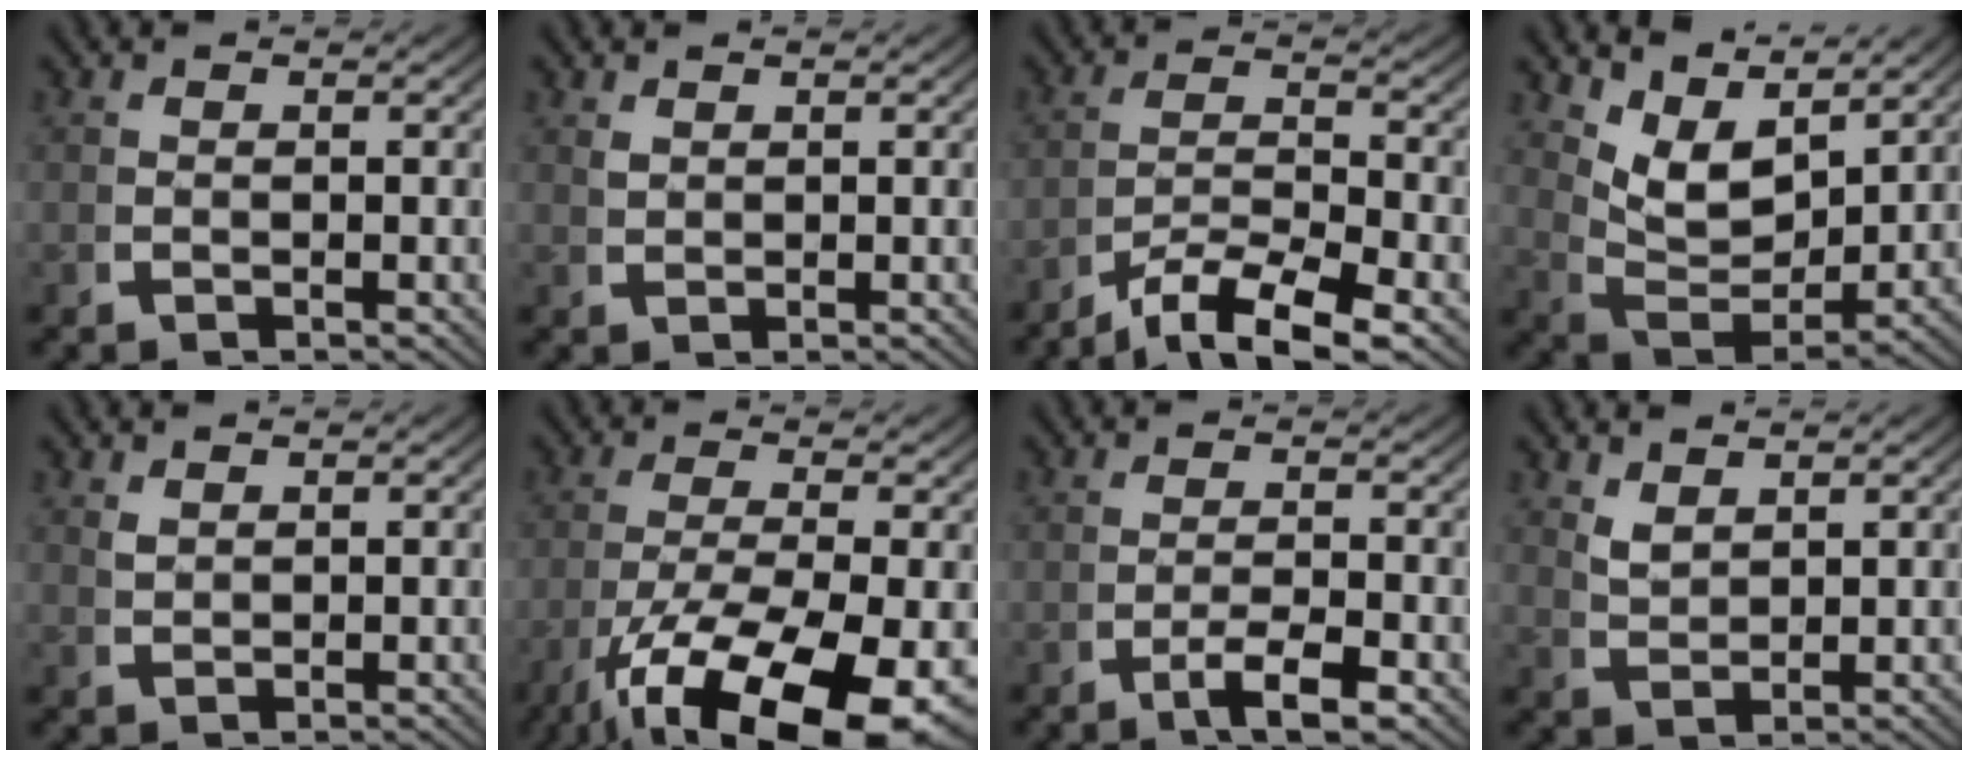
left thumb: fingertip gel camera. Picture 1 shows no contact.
{"total": 0.8, "force": [0.8, 0.0, 0.0], "torque": [-0.005, -0.005, 0.022]}
{"total": 6.6, "force": [-2.1, 3.9, 4.9], "torque": [-0.092, -0.028, -0.026]}
{"total": 6.0, "force": [3.6, 3.0, 3.9], "torque": [-0.073, -0.022, 0.071]}
{"total": 1.2, "force": [1.2, 0.0, 0.0], "torque": [-0.005, -0.003, 0.029]}
{"total": 12.9, "force": [-4.7, 6.4, 10.1], "torque": [-0.196, -0.065, -0.036]}
{"total": 2.8, "force": [-0.8, 0.9, 2.5], "torque": [-0.049, -0.007, -0.015]}
{"total": 2.5, "force": [2.5, 0.3, 0.2], "torque": [-0.001, -0.004, 0.057]}